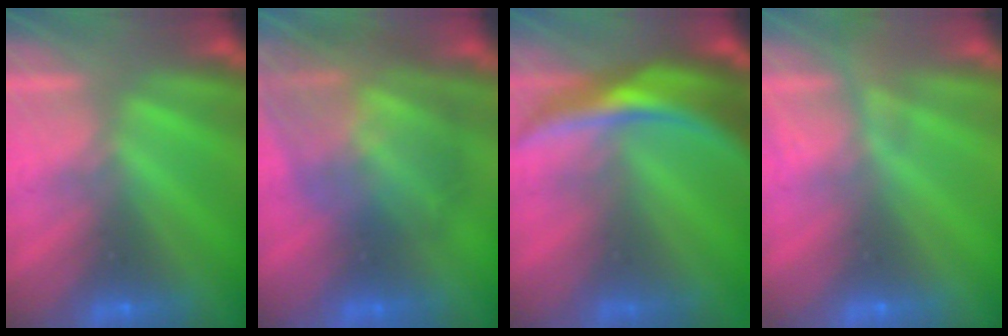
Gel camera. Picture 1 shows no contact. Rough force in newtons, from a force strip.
{"total": 7.2}
{"total": 11.7}
{"total": 2.3}